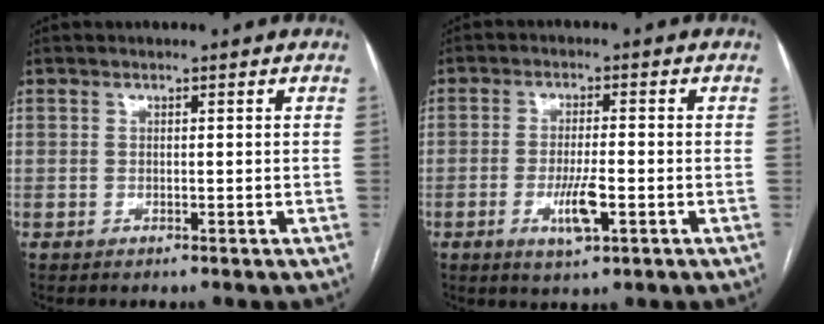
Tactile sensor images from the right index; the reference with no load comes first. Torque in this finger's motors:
{"motor_torque": [0.55, -0.16, 0.17, 0.07]}